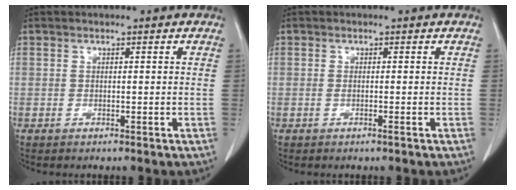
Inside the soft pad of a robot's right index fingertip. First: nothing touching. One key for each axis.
{"total": 0.9, "fx": -0.3, "fy": -0.2, "fz": 0.8, "tx": -0.017, "ty": -0.002, "tz": -0.004}